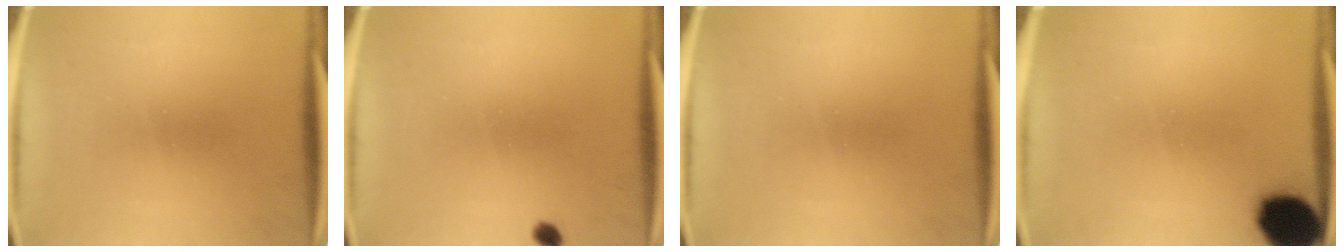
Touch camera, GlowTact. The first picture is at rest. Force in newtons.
{"total": 1.3}
{"total": 0.0}
{"total": 13.2}